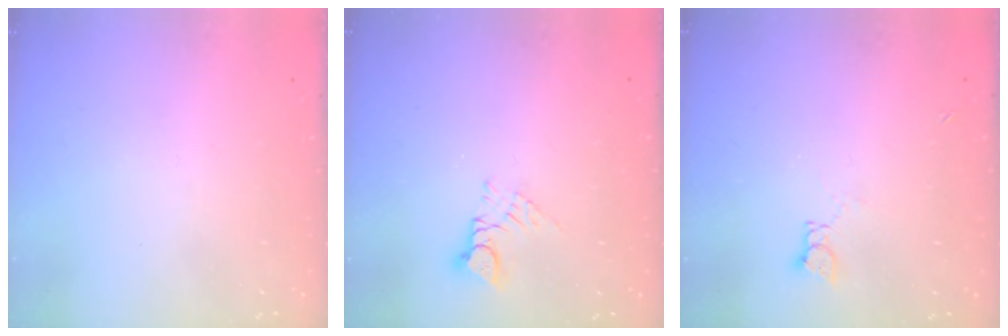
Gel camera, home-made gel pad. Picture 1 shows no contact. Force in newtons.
{"total": 5.2, "press": 5.2, "slide": 0.3}
{"total": 1.8, "press": 1.7, "slide": 0.3}